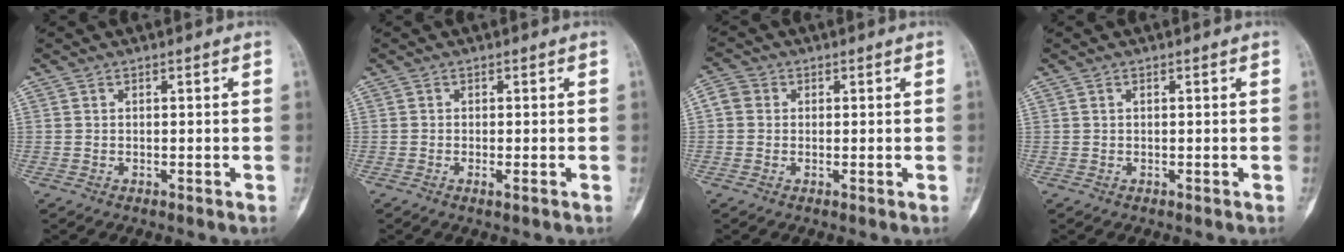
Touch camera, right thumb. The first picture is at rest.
{"total": 1.0, "force": [-0.3, 0.1, 0.9], "torque": [-0.019, -0.004, -0.007]}
{"total": 3.4, "force": [0.5, 3.1, 1.3], "torque": [-0.019, 0.011, 0.005]}
{"total": 0.0}